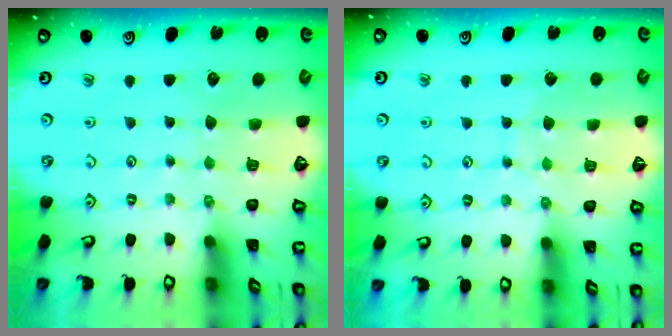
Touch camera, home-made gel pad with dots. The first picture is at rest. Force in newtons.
{"total": 5.7, "press": 5.7, "slide": 0.5}